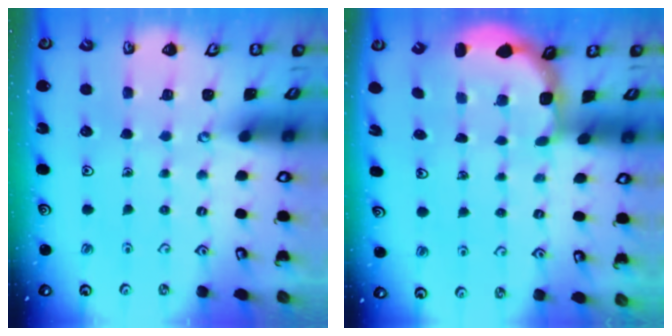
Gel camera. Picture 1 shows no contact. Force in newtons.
{"total": 2.7, "press": 2.4, "slide": 1.4}